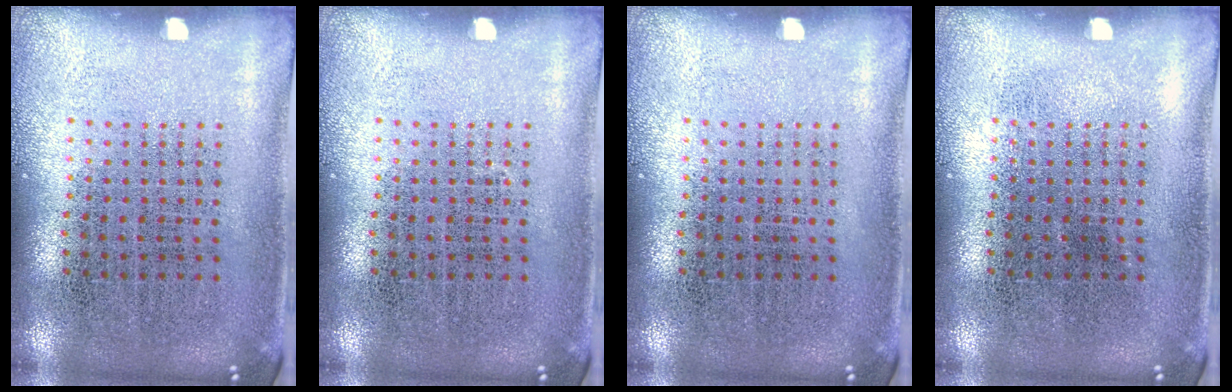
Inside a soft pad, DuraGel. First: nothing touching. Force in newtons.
{"total": 0.0}
{"total": 0.0}
{"total": 0.0}